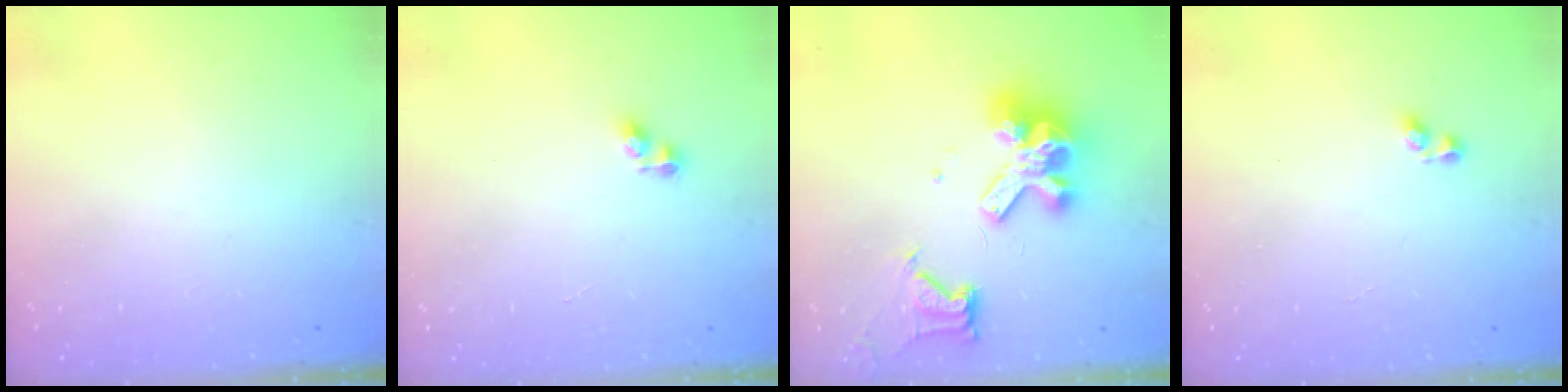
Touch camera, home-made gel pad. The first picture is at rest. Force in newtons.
{"total": 3.7, "press": 3.7, "slide": 0.4}
{"total": 13.4, "press": 13.3, "slide": 1.6}
{"total": 3.2, "press": 3.1, "slide": 0.6}